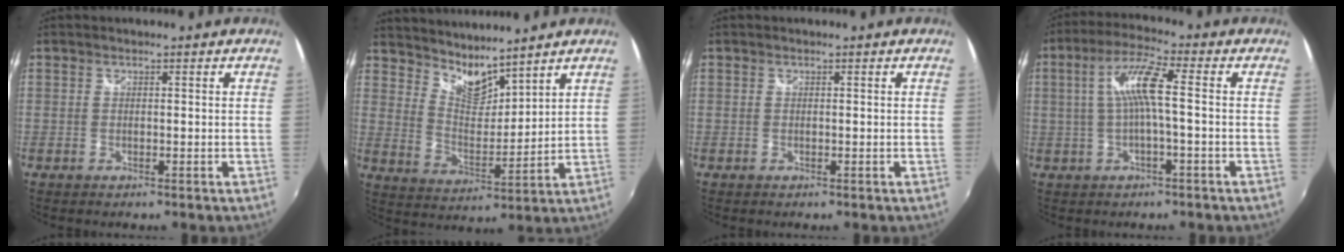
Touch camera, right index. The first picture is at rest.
{"total": 7.7, "force": [7.0, 1.6, 2.6], "torque": [-0.038, -0.012, 0.133]}
{"total": 0.0}
{"total": 7.5, "force": [0.0, 0.5, 7.5], "torque": [-0.152, 0.012, 0.004]}